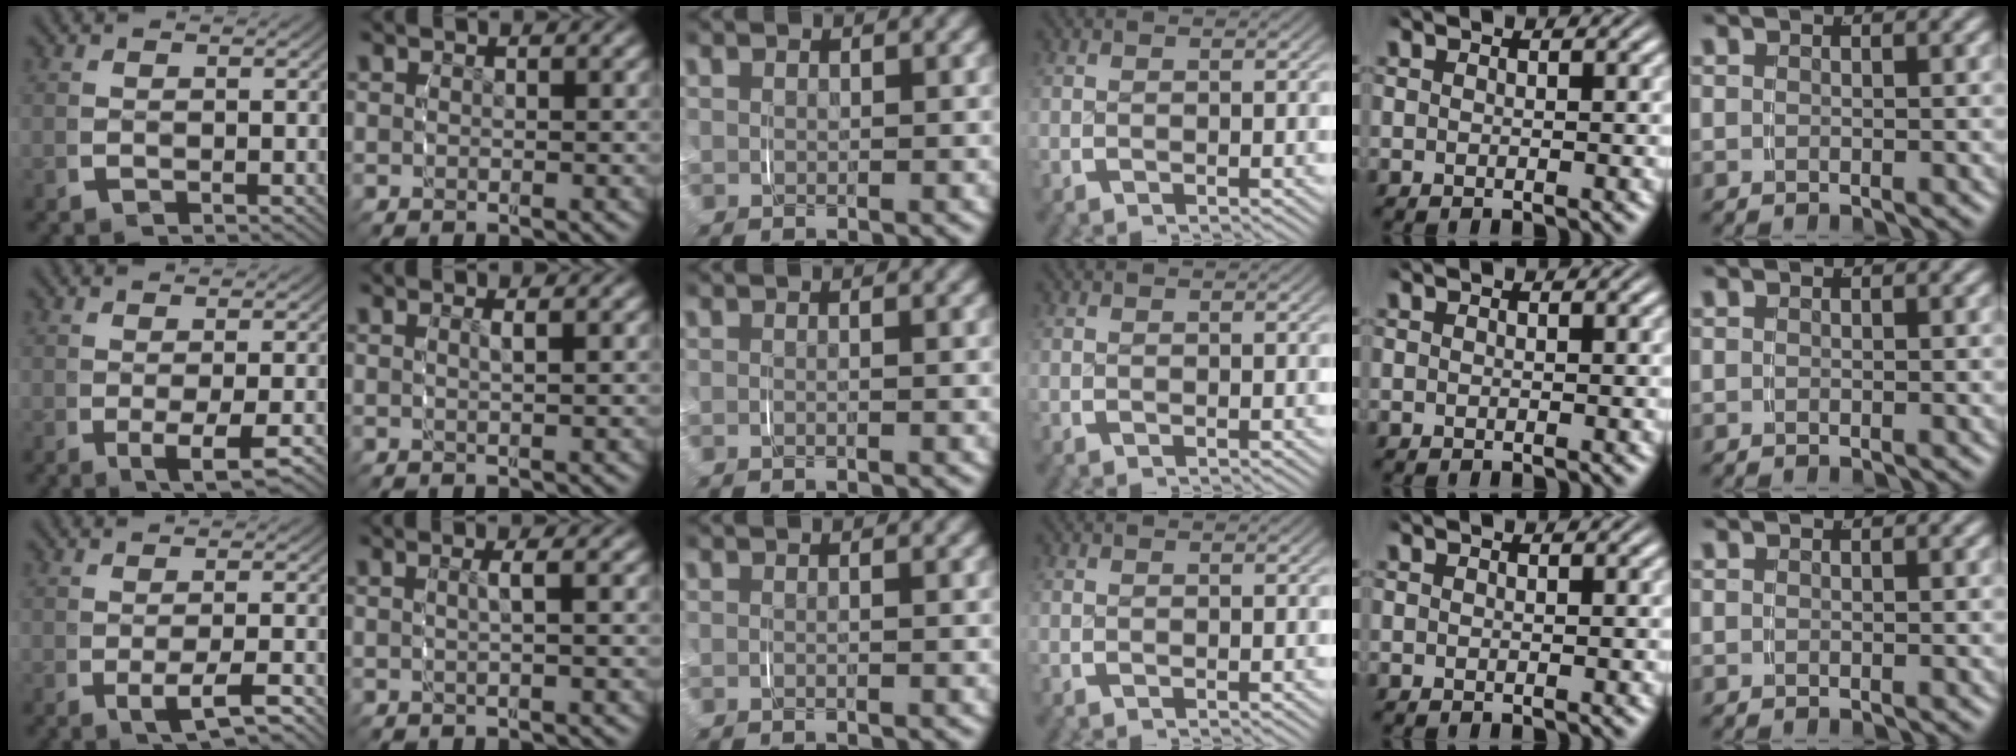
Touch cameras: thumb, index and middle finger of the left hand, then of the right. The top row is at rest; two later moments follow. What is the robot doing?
{"motion": "grasp_and_lifting", "object": "map"}